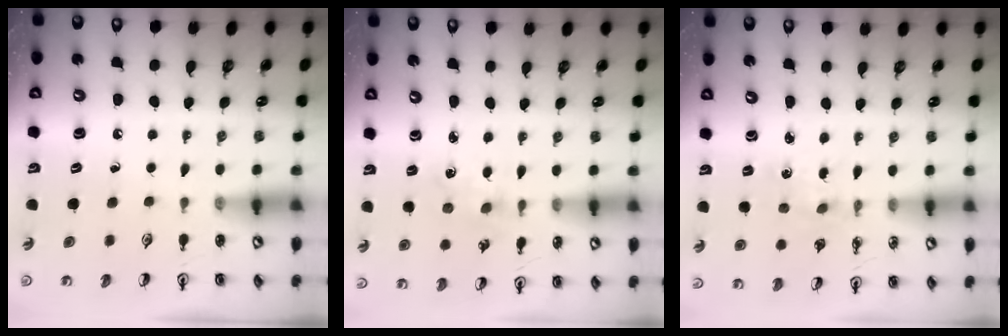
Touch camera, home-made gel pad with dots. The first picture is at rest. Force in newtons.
{"total": 0.7, "press": 0.7, "slide": 0.2}
{"total": 0.0}